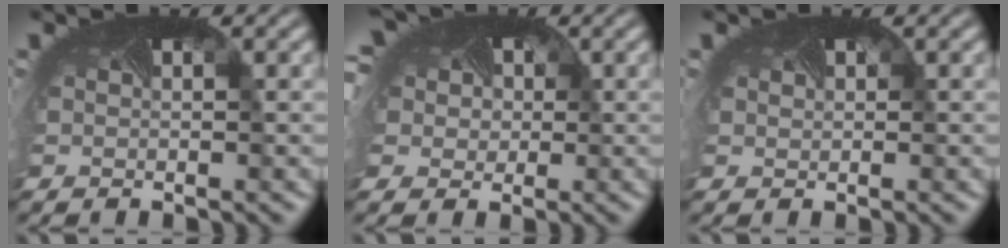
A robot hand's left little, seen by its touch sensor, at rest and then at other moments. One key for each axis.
{"total": 8.7, "fx": 2.9, "fy": 6.6, "fz": 4.8, "tx": -0.118, "ty": 0.012, "tz": 0.034}
{"total": 0.9, "fx": 0.1, "fy": -0.4, "fz": -0.8, "tx": 0.001, "ty": -0.014, "tz": 0.009}